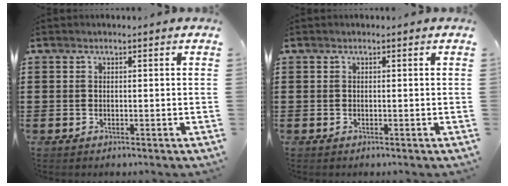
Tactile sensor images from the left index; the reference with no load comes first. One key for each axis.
{"total": 0.0}